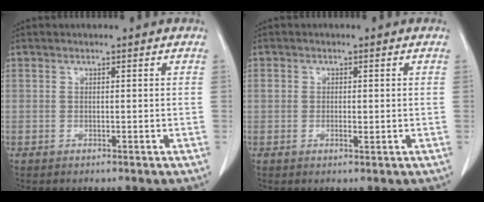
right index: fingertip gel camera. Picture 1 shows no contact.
{"total": 2.0, "force": [-0.1, 1.1, 1.6], "torque": [-0.028, 0.000, 0.000]}